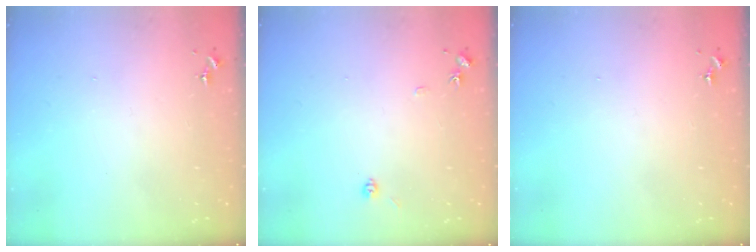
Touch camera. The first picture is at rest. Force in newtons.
{"total": 6.6, "press": 6.5, "slide": 0.7}
{"total": 0.0}